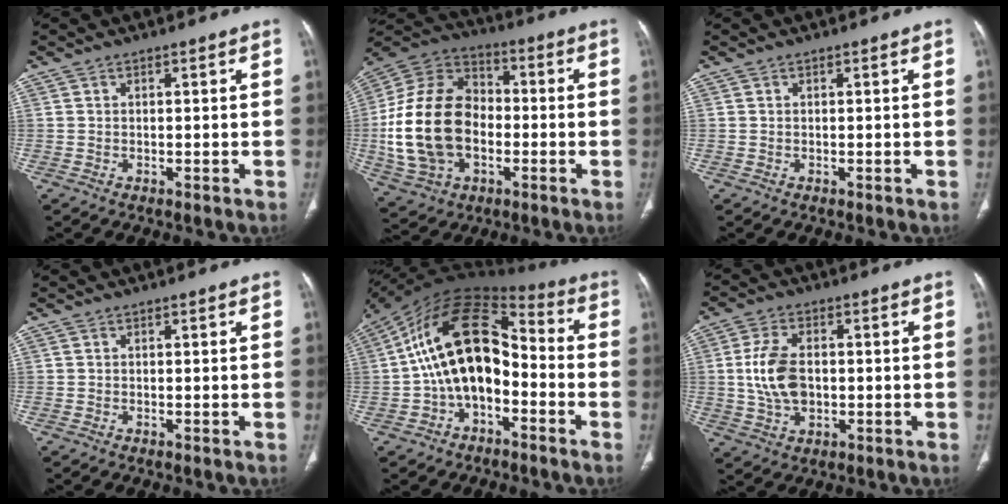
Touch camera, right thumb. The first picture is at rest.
{"total": 21.8, "force": [-2.8, 15.3, 15.3], "torque": [-0.294, 0.025, -0.045]}
{"total": 0.0}
{"total": 0.0}
{"total": 17.8, "force": [-2.7, 10.8, 13.9], "torque": [-0.218, 0.065, -0.052]}
{"total": 9.2, "force": [0.0, 5.8, 7.1], "torque": [-0.138, 0.004, 0.003]}